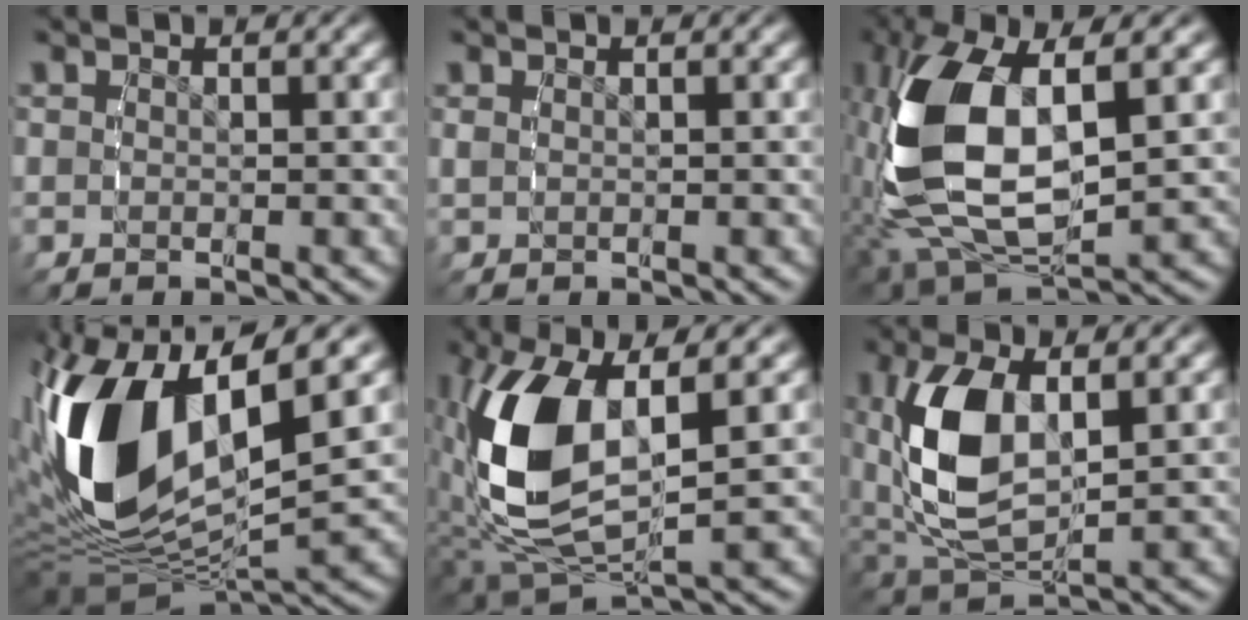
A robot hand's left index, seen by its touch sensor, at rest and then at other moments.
{"total": 0.6, "force": [0.3, 0.5, 0.3], "torque": [-0.008, 0.001, 0.006]}
{"total": 14.1, "force": [-0.8, 8.5, 11.3], "torque": [-0.273, -0.037, 0.011]}
{"total": 16.4, "force": [1.3, 9.8, 13.1], "torque": [-0.296, -0.030, 0.027]}
{"total": 11.1, "force": [0.1, 6.4, 9.0], "torque": [-0.229, -0.023, 0.015]}
{"total": 7.4, "force": [0.4, 4.4, 6.0], "torque": [-0.154, -0.017, 0.012]}